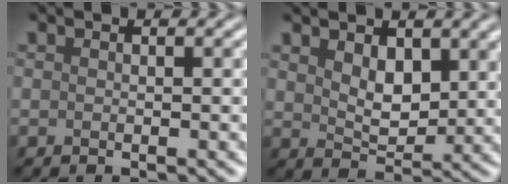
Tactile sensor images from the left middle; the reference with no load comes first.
{"total": 3.6, "force": [1.8, 2.0, 2.4], "torque": [-0.050, -0.001, 0.044]}